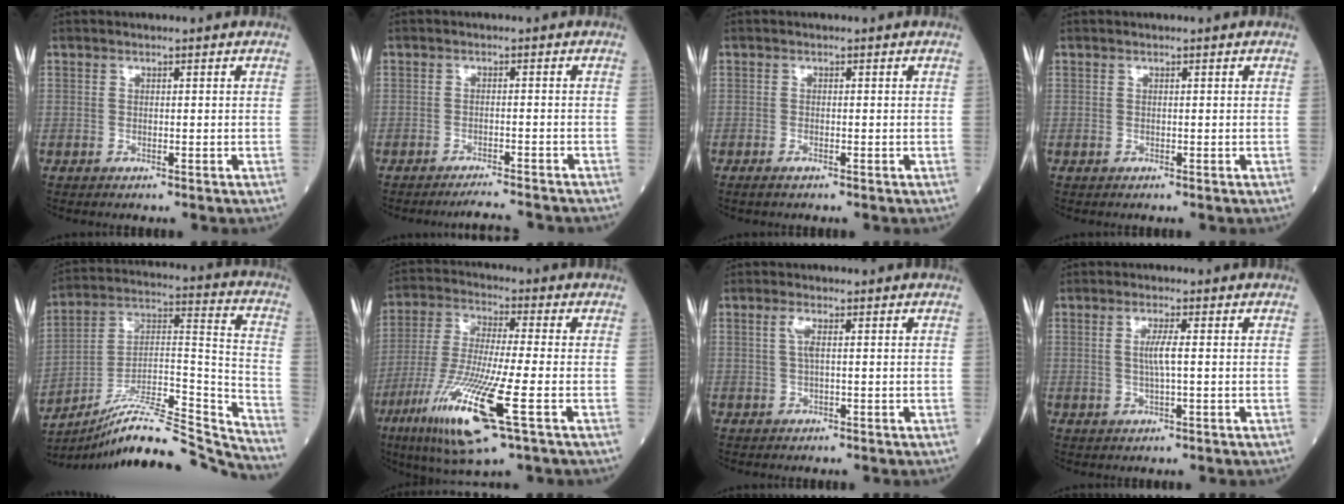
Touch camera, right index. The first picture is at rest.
{"total": 5.9, "force": [-5.6, -0.2, 1.9], "torque": [-0.021, -0.014, -0.079]}
{"total": 0.9, "force": [-0.6, 0.2, 0.6], "torque": [-0.011, -0.001, -0.009]}
{"total": 0.0}
{"total": 21.5, "force": [-19.9, 0.2, 8.1], "torque": [-0.125, 0.033, -0.324]}
{"total": 16.2, "force": [-6.6, 1.1, 14.7], "torque": [-0.313, -0.036, -0.123]}
{"total": 1.9, "force": [0.5, 0.3, 1.8], "torque": [-0.045, 0.004, 0.008]}
{"total": 3.0, "force": [0.2, -0.1, 3.0], "torque": [-0.064, -0.004, 0.003]}